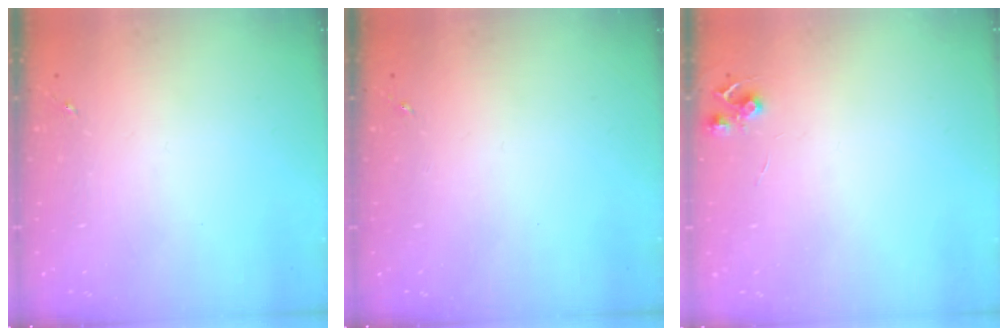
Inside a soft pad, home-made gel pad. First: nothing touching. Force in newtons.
{"total": 0.0}
{"total": 5.5, "press": 5.5, "slide": 0.6}